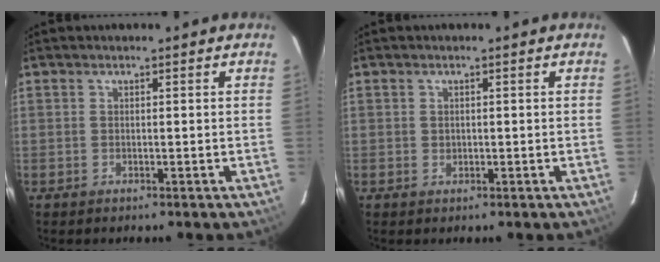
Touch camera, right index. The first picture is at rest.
{"total": 0.9, "force": [-0.1, 0.8, 0.2], "torque": [0.000, -0.001, 0.000]}